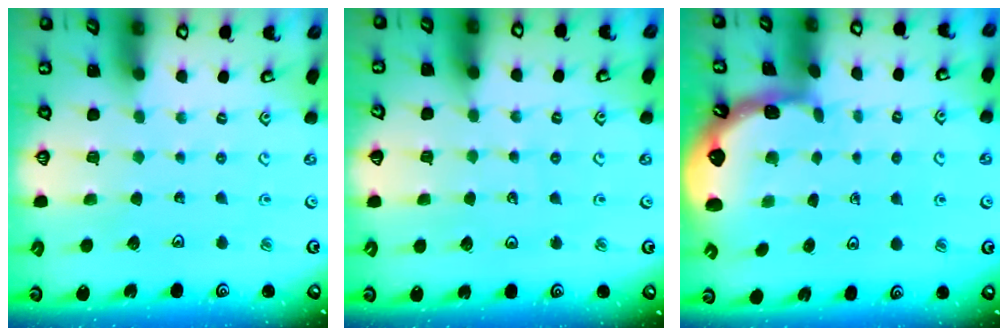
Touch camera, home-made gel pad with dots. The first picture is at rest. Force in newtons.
{"total": 4.7, "press": 4.7, "slide": 0.4}
{"total": 1.4, "press": 1.4, "slide": 0.1}